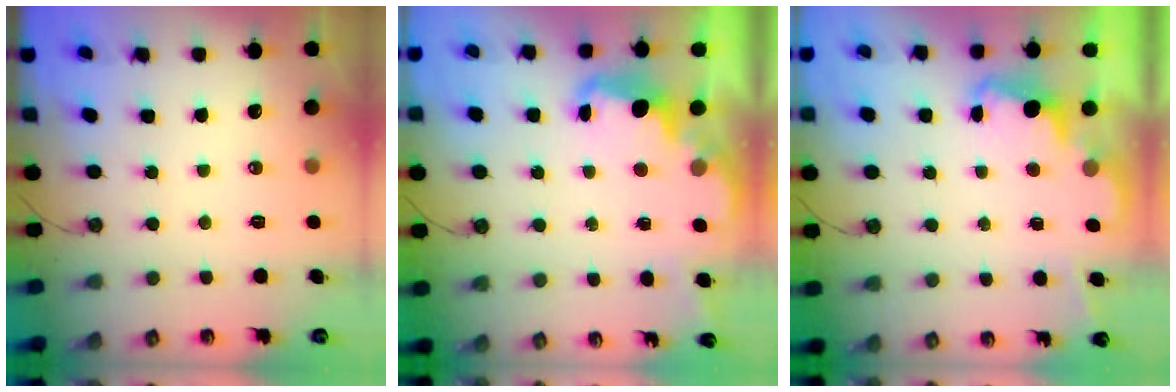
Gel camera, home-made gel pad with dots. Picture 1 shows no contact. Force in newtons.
{"total": 2.8, "press": 2.7, "slide": 0.7}
{"total": 2.3, "press": 2.3, "slide": 0.5}